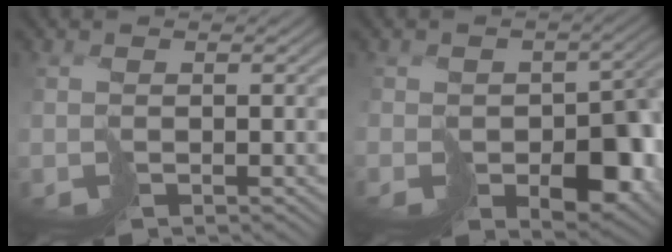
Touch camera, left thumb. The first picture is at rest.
{"total": 6.7, "force": [-2.4, 4.8, 4.0], "torque": [-0.039, -0.020, -0.032]}